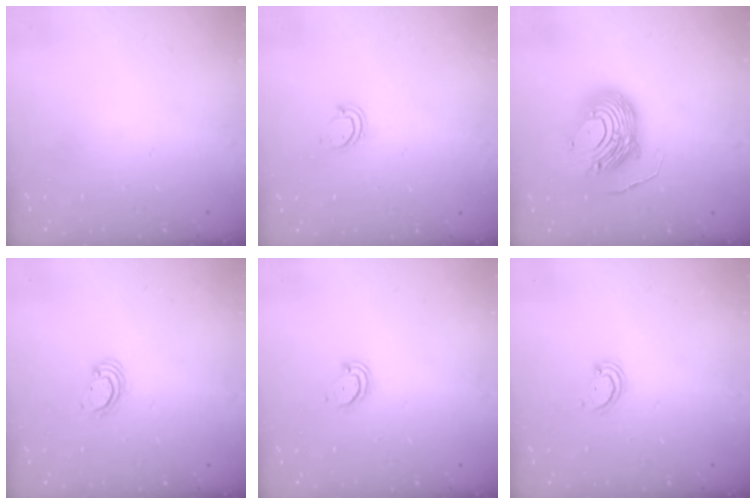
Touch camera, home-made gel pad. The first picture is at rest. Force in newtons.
{"total": 3.6, "press": 3.6, "slide": 0.5}
{"total": 19.1, "press": 19.0, "slide": 1.8}
{"total": 2.2, "press": 2.2, "slide": 0.2}
{"total": 2.6, "press": 2.6, "slide": 0.2}
{"total": 2.5, "press": 2.4, "slide": 0.2}